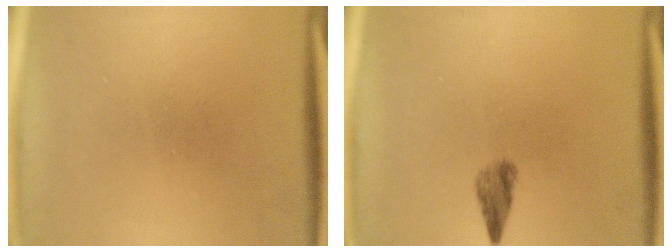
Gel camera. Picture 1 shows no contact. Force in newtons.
{"total": 2.2}